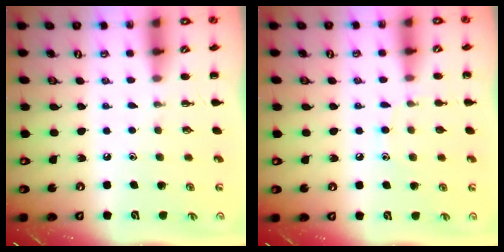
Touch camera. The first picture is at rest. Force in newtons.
{"total": 6.9, "press": 6.5, "slide": 2.3}